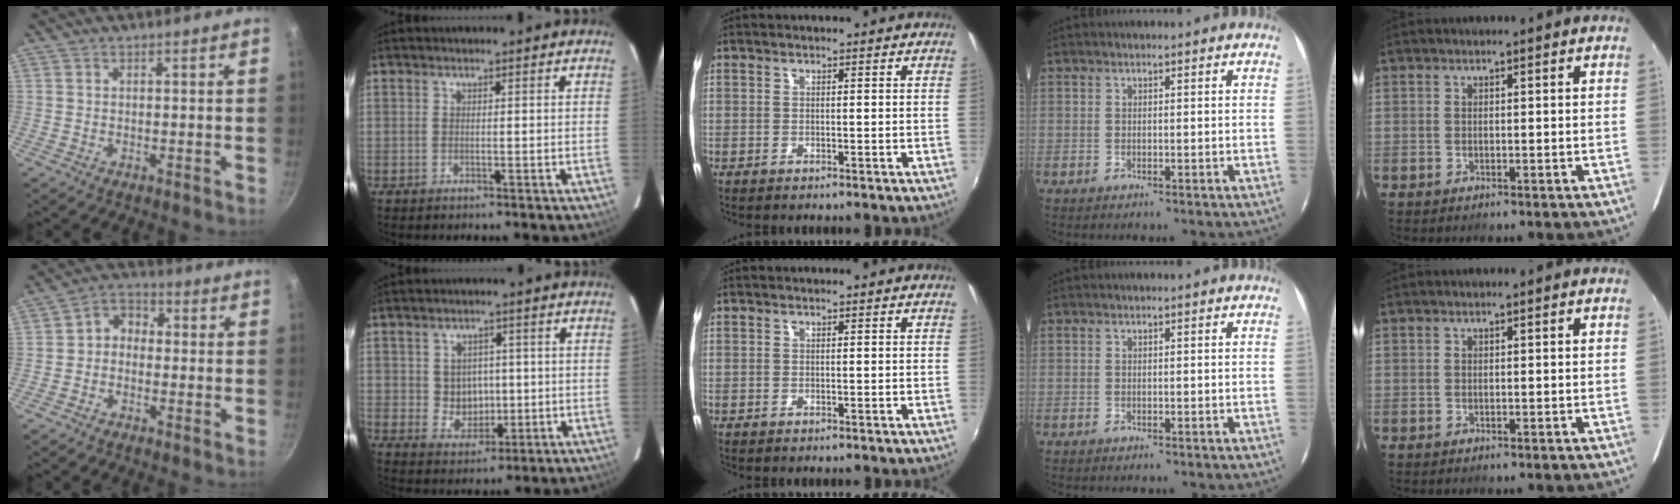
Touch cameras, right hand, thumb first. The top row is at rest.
{"thumb": {"total": 5.0, "force": [-0.7, 4.1, 2.9], "torque": [-0.025, 0.023, -0.028]}, "index": {"total": 5.6, "force": [0.3, 5.2, 2.0], "torque": [-0.040, 0.009, 0.016]}}